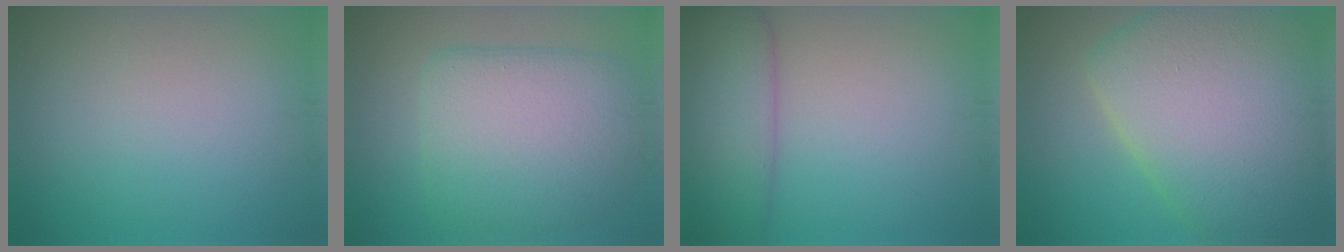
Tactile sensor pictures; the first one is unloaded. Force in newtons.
{"total": 8.1, "press": 8.1, "slide": 0.8}
{"total": 5.1, "press": 5.0, "slide": 0.5}
{"total": 12.7, "press": 12.7, "slide": 0.6}